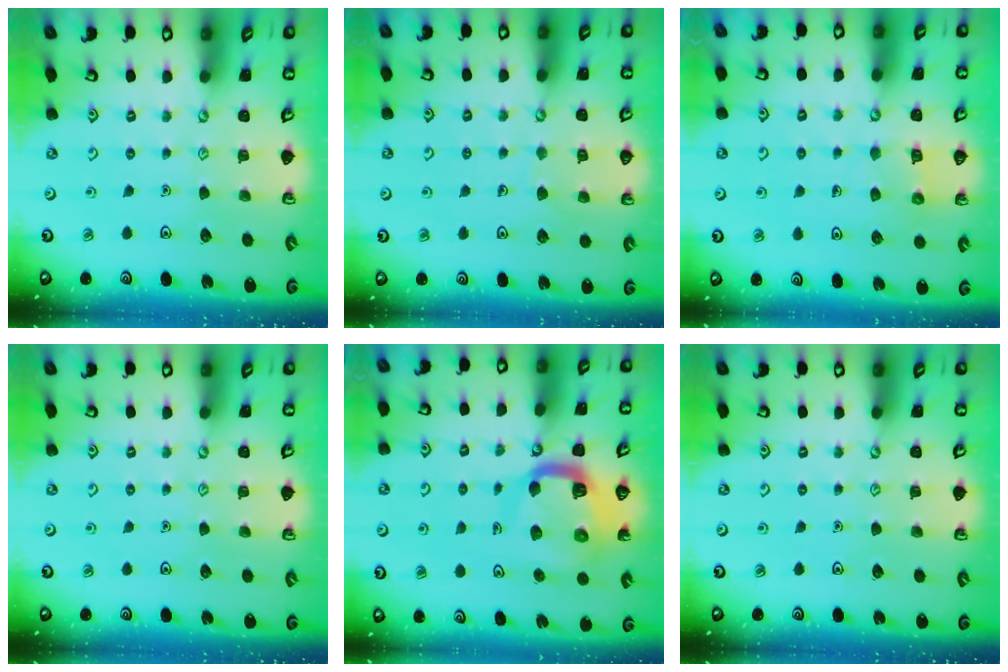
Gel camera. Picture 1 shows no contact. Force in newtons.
{"total": 4.2, "press": 4.2, "slide": 0.3}
{"total": 6.1, "press": 6.1, "slide": 0.6}
{"total": 0.0}
{"total": 12.0, "press": 11.9, "slide": 1.3}
{"total": 0.0}